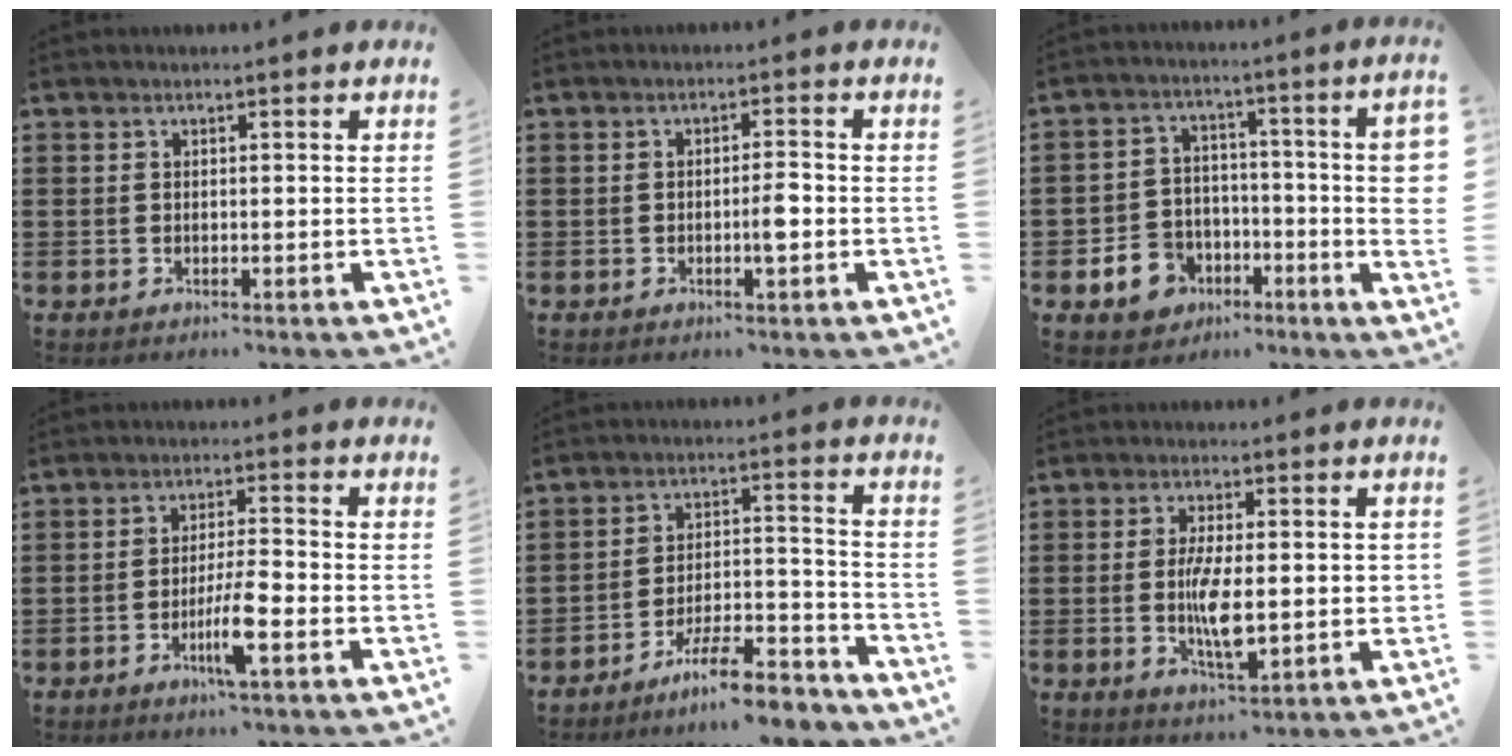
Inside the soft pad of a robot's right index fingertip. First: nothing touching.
{"total": 3.2, "force": [-0.8, 0.5, 3.0], "torque": [-0.052, 0.002, -0.016]}
{"total": 7.8, "force": [-3.1, 5.3, 4.8], "torque": [-0.105, 0.019, -0.058]}
{"total": 5.8, "force": [-2.5, 0.4, 5.2], "torque": [-0.106, -0.013, -0.049]}
{"total": 9.6, "force": [-8.4, 1.4, 4.5], "torque": [-0.064, 0.029, -0.156]}
{"total": 8.0, "force": [-0.4, 2.3, 7.6], "torque": [-0.153, -0.005, -0.013]}